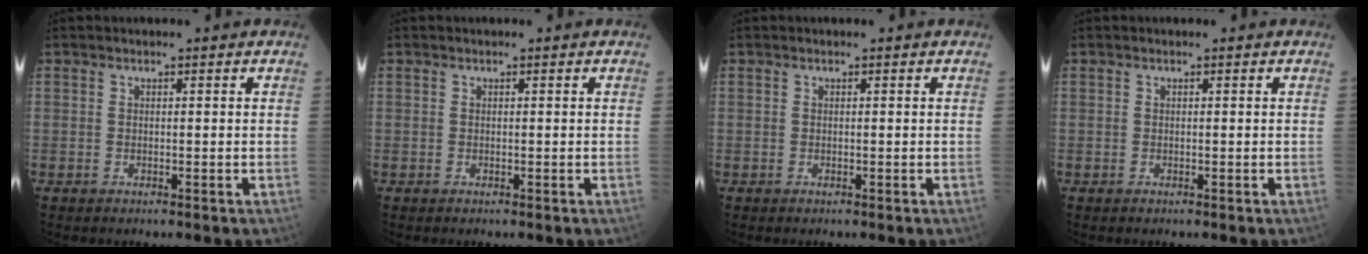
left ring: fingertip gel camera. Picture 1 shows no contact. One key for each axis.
{"total": 0.0}
{"total": 0.0}
{"total": 0.0}